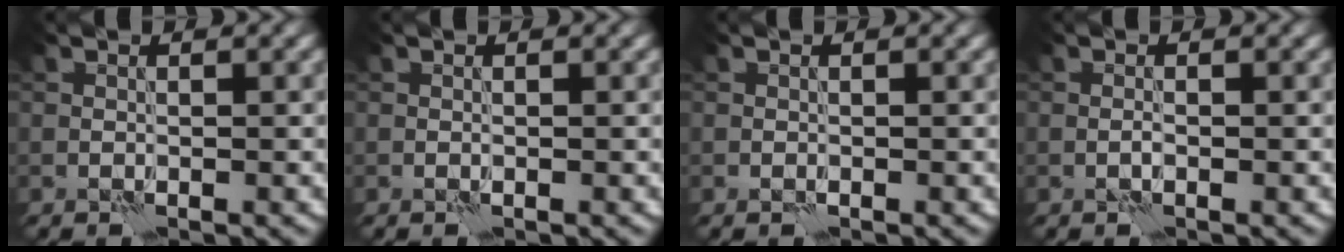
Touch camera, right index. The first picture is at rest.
{"total": 0.0}
{"total": 0.0}
{"total": 0.0}